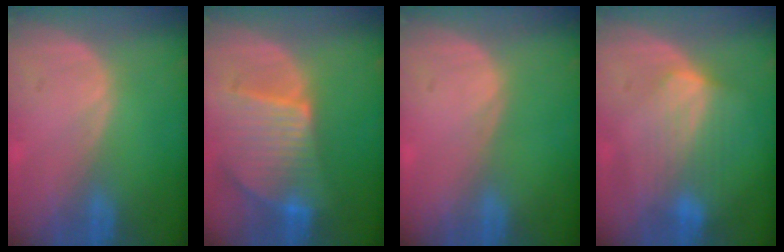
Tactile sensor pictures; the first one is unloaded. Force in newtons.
{"total": 9.4, "press": 8.2, "slide": 4.6}
{"total": 0.0}
{"total": 7.2, "press": 6.5, "slide": 3.1}